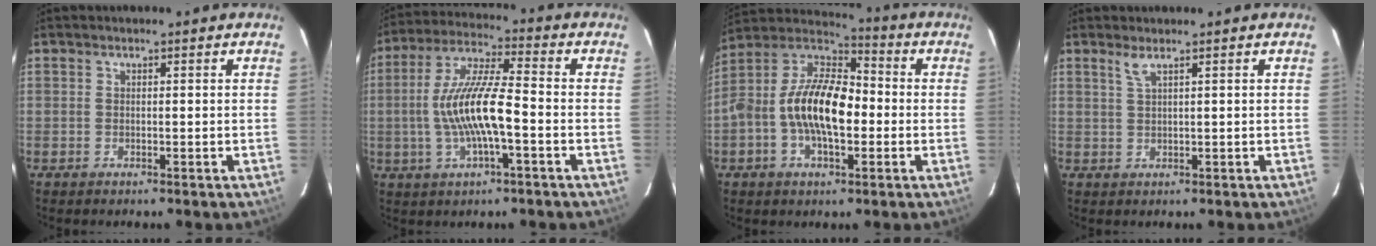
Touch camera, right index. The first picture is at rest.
{"total": 12.8, "force": [-2.5, 2.4, 12.4], "torque": [-0.249, 0.005, -0.048]}
{"total": 15.5, "force": [-2.2, 7.7, 13.3], "torque": [-0.250, 0.015, -0.049]}
{"total": 1.7, "force": [1.2, -0.3, 1.2], "torque": [-0.026, -0.002, 0.026]}